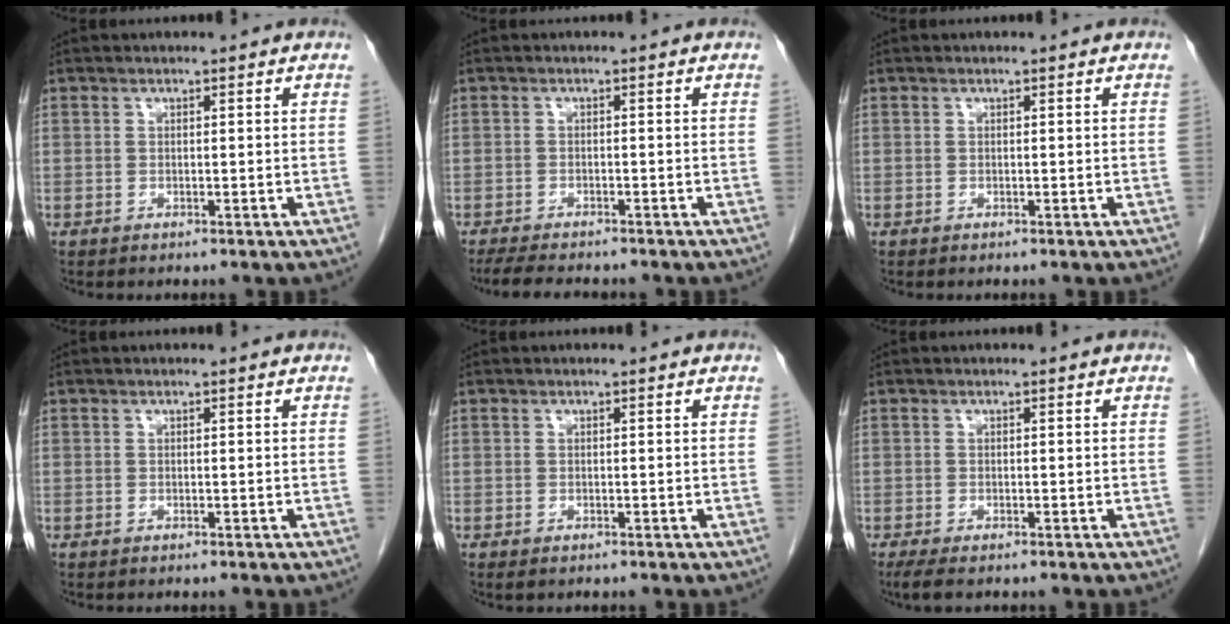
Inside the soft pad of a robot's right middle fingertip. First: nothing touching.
{"total": 7.6, "force": [-6.6, 1.3, 3.5], "torque": [-0.056, -0.013, -0.099]}
{"total": 0.0}
{"total": 0.0}
{"total": 0.8, "force": [-0.6, 0.2, 0.5], "torque": [-0.007, -0.003, -0.006]}
{"total": 2.8, "force": [-2.1, 0.3, 1.8], "torque": [-0.030, -0.009, -0.033]}